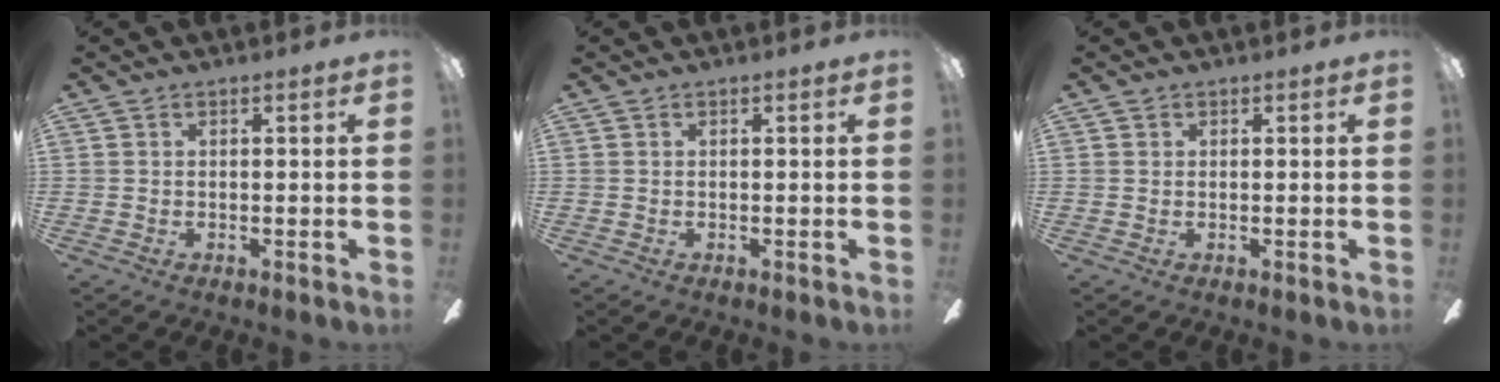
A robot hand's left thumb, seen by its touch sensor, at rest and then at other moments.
{"total": 0.0}
{"total": 0.6, "force": [0.2, 0.5, 0.1], "torque": [0.000, 0.003, 0.004]}